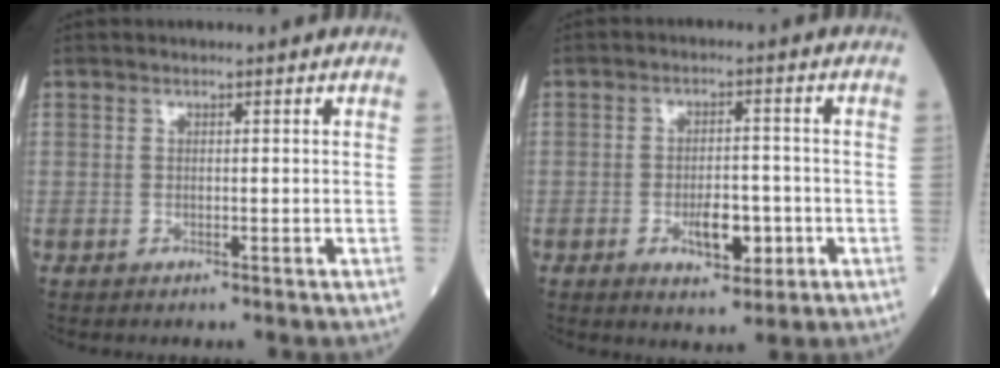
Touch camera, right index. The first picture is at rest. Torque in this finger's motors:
{"motor_torque": [-0.13, 0.00, 0.03, 0.04]}